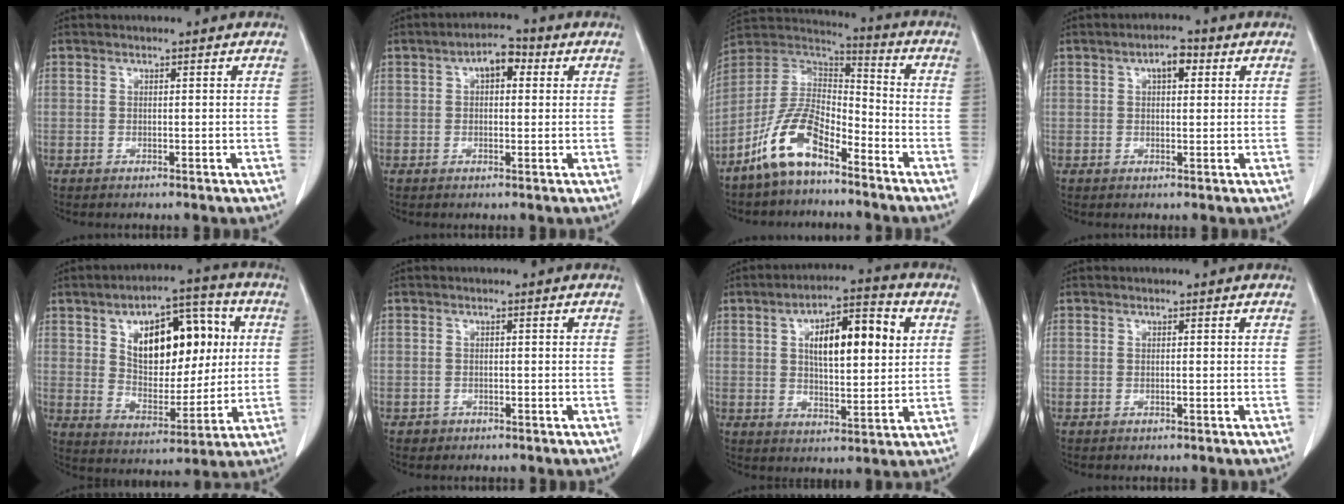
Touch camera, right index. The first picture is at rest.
{"total": 4.5, "force": [1.4, 2.3, 3.6], "torque": [-0.056, 0.021, 0.017]}
{"total": 11.8, "force": [-7.7, 4.5, 7.7], "torque": [-0.166, 0.017, -0.151]}
{"total": 3.4, "force": [1.3, 1.5, 2.8], "torque": [-0.046, 0.011, 0.018]}
{"total": 15.7, "force": [4.1, 8.1, 12.8], "torque": [-0.195, 0.029, 0.073]}
{"total": 1.4, "force": [-0.7, 1.1, -0.1], "torque": [-0.001, 0.005, -0.012]}
{"total": 13.0, "force": [3.5, 4.2, 11.8], "torque": [-0.190, 0.021, 0.054]}
{"total": 0.0}